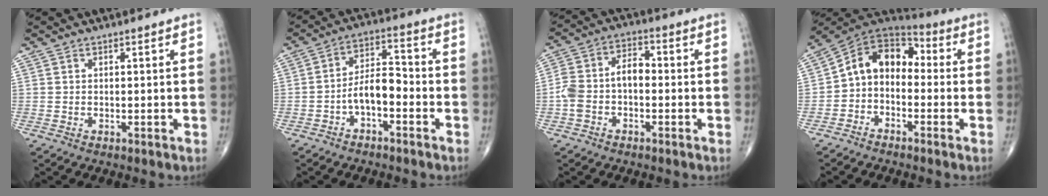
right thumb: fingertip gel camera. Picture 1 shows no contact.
{"total": 7.1, "force": [-2.7, 3.4, 5.6], "torque": [-0.089, 0.039, -0.053]}
{"total": 8.2, "force": [-1.5, 4.9, 6.4], "torque": [-0.130, 0.036, -0.036]}
{"total": 10.8, "force": [-1.3, 7.9, 7.3], "torque": [-0.097, 0.059, -0.043]}